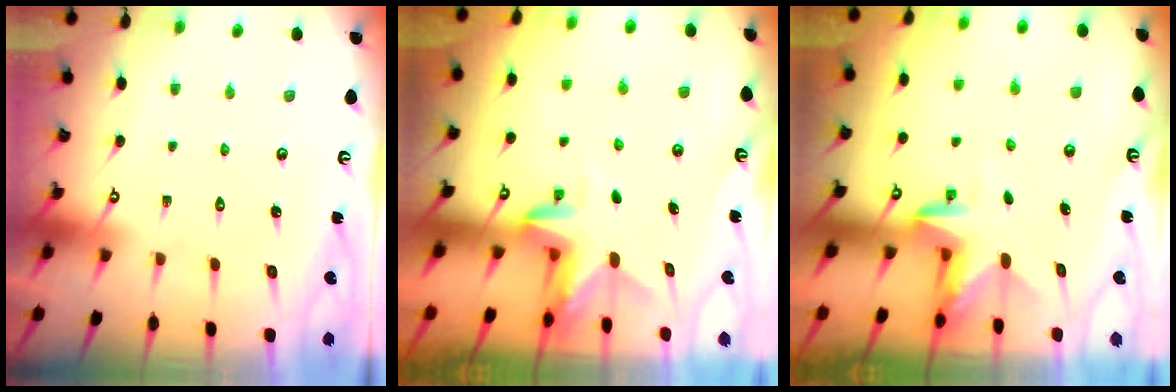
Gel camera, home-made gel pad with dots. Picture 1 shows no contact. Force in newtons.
{"total": 3.1, "press": 3.1, "slide": 0.2}
{"total": 3.6, "press": 3.6, "slide": 0.2}